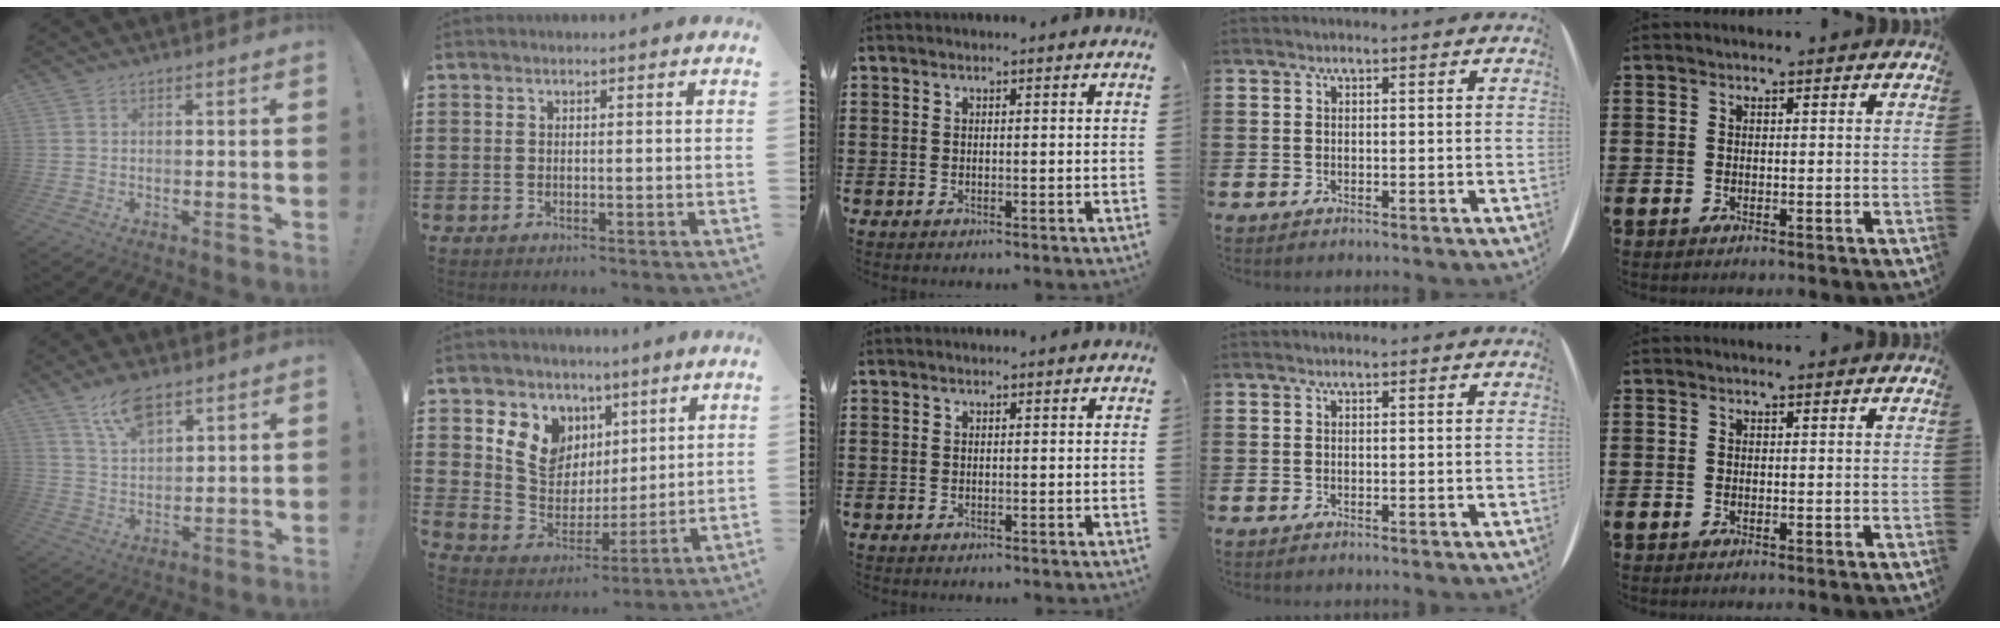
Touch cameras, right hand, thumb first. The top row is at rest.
{"thumb": {"total": 10.0, "force": [6.8, 4.4, 5.8], "torque": [-0.109, -0.026, 0.128]}, "index": {"total": 8.2, "force": [3.5, 7.2, 1.9], "torque": [-0.077, -0.016, 0.067]}}